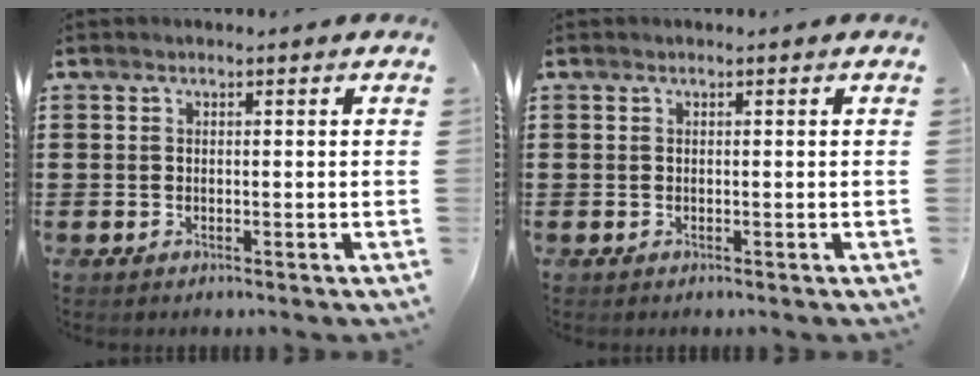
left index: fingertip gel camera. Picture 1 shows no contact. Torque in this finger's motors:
{"motor_torque": [-0.02, 0.01, 0.00, -0.01]}